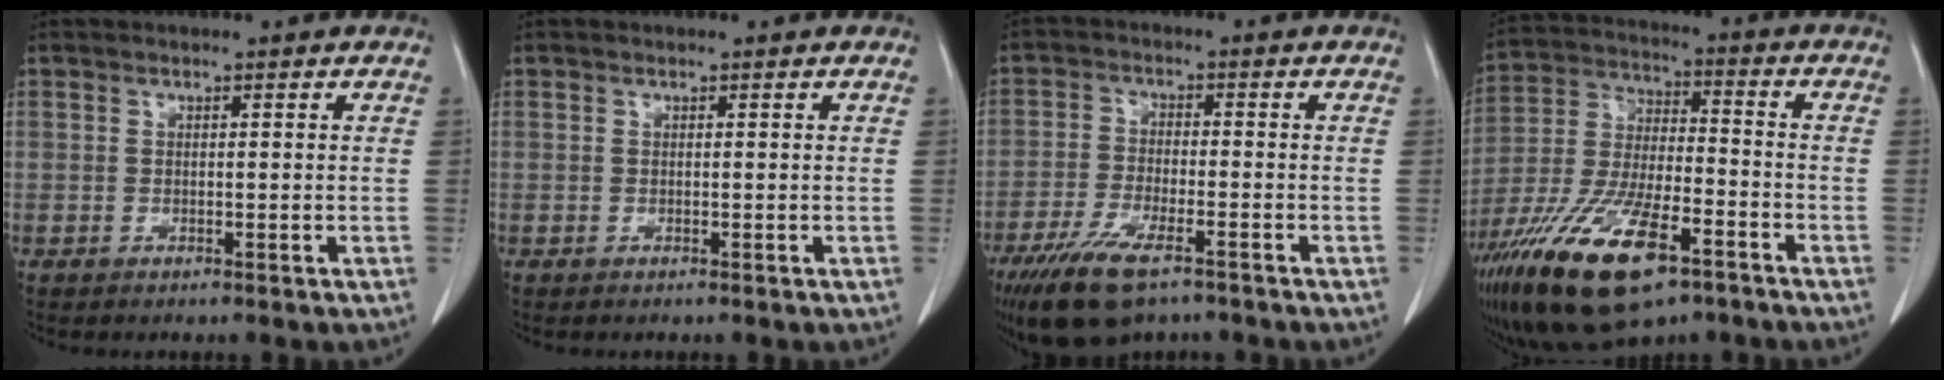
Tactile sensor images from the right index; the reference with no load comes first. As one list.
[{"total": 0.0}, {"total": 10.6, "force": [-7.2, 3.3, 7.0], "torque": [-0.133, -0.020, -0.127]}, {"total": 18.6, "force": [-10.8, 5.9, 14.0], "torque": [-0.299, -0.025, -0.194]}]